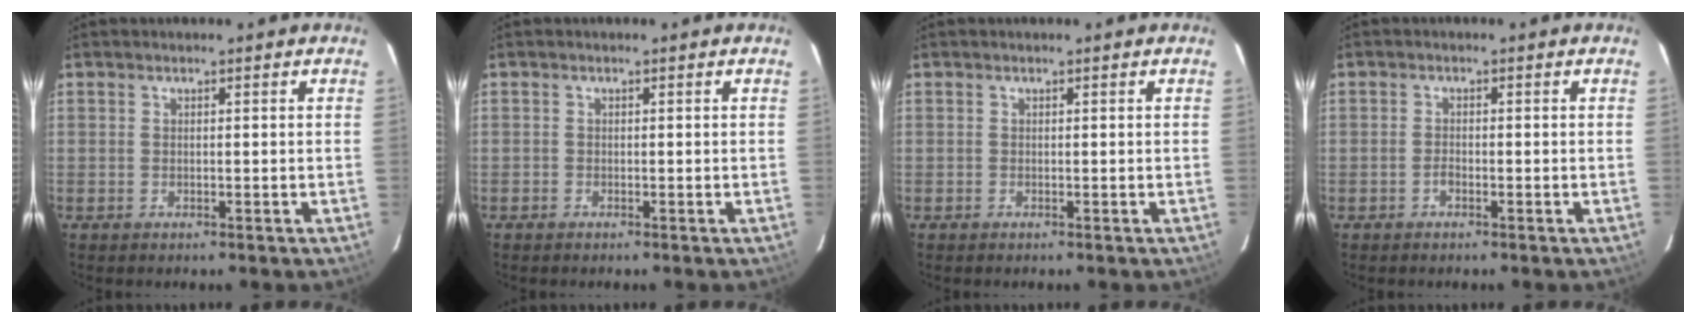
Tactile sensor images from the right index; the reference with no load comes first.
{"total": 0.6, "force": [-0.5, 0.4, 0.0], "torque": [-0.002, 0.001, -0.012]}
{"total": 0.0}
{"total": 1.0, "force": [-0.7, 0.6, 0.5], "torque": [-0.010, 0.001, -0.014]}